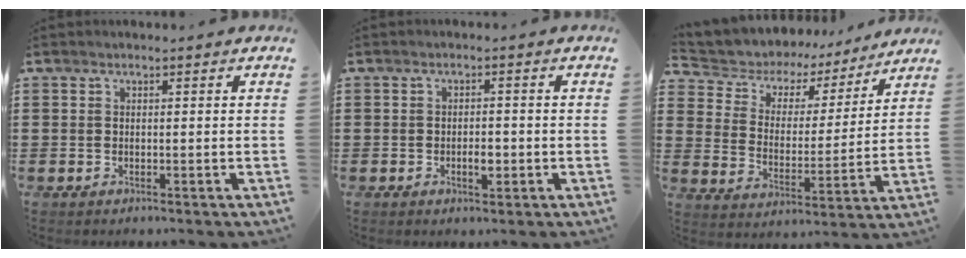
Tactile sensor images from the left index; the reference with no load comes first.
{"total": 2.5, "force": [-0.6, 1.2, 2.1], "torque": [-0.042, 0.002, -0.011]}
{"total": 5.4, "force": [4.7, 2.6, 0.4], "torque": [-0.045, -0.035, 0.077]}